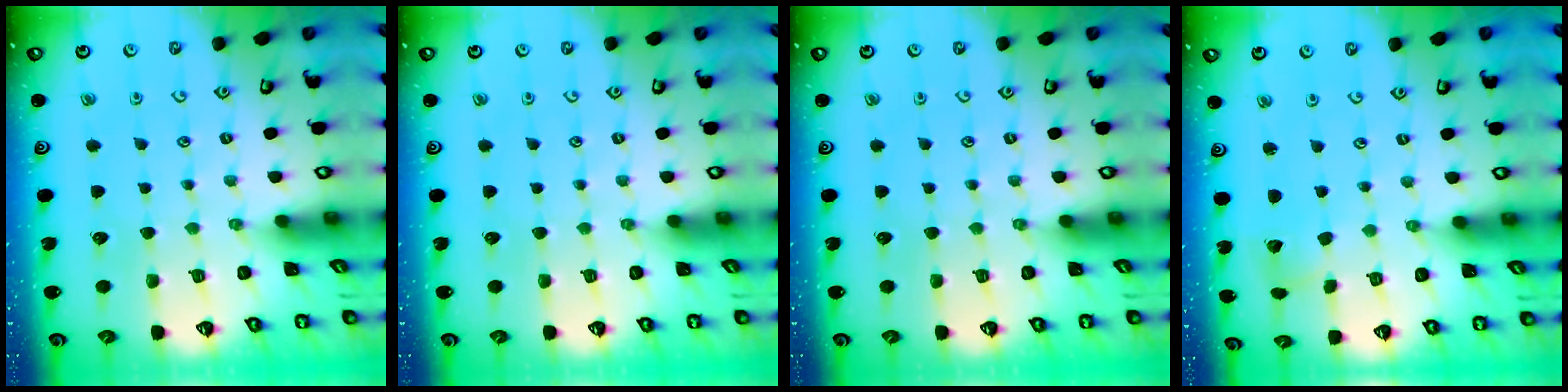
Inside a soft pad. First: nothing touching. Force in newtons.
{"total": 0.0}
{"total": 0.0}
{"total": 2.8, "press": 2.8, "slide": 0.4}